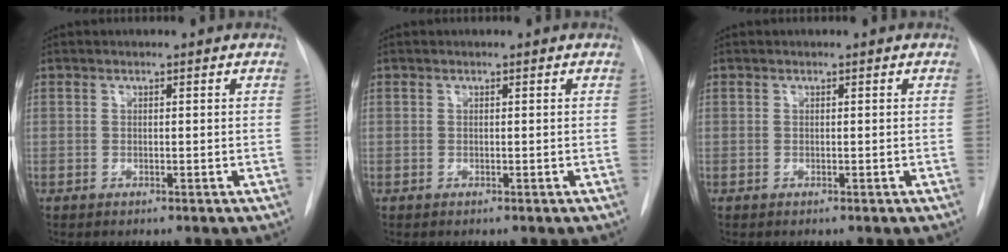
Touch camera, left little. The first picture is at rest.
{"total": 0.0}
{"total": 0.0}